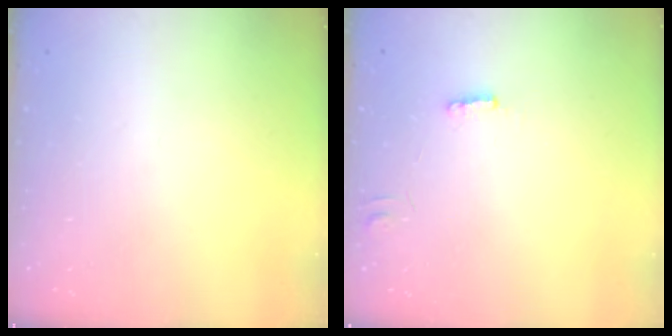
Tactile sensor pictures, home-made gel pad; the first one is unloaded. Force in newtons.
{"total": 2.6, "press": 2.6, "slide": 0.4}